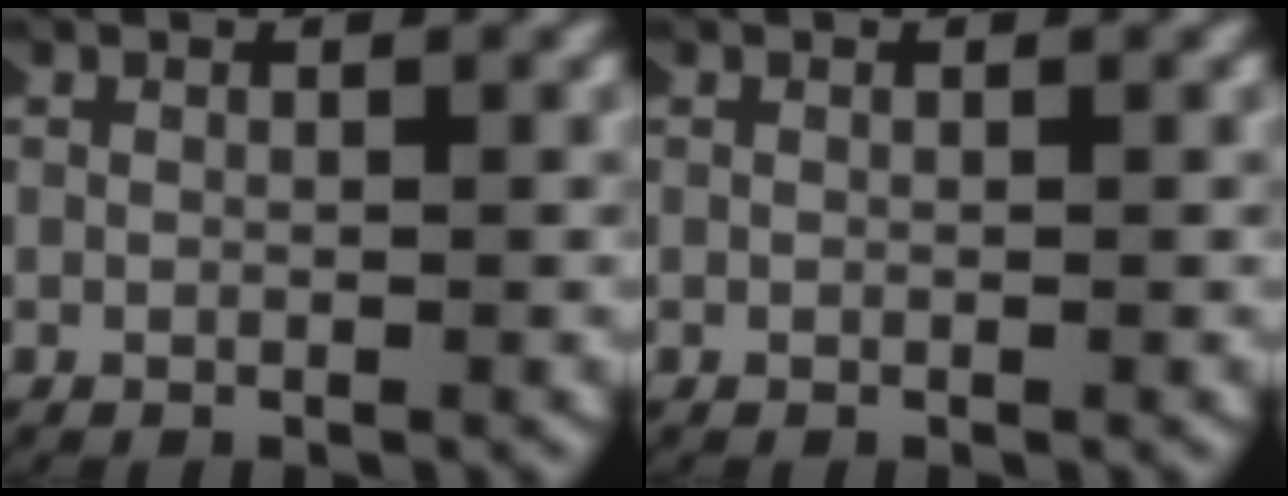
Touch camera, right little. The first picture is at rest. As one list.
[{"total": 0.0}]